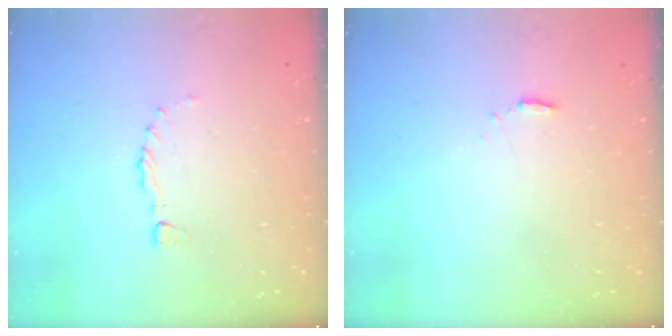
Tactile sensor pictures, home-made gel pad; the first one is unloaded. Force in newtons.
{"total": 1.3, "press": 1.3, "slide": 0.3}